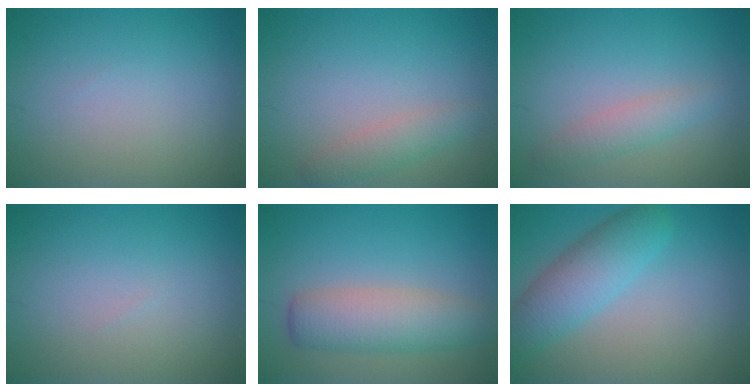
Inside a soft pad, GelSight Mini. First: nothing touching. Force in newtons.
{"total": 2.1, "press": 2.1, "slide": 0.1}
{"total": 1.3, "press": 1.3, "slide": 0.3}
{"total": 0.0}
{"total": 5.1, "press": 5.1, "slide": 0.2}
{"total": 4.9, "press": 4.9, "slide": 0.2}